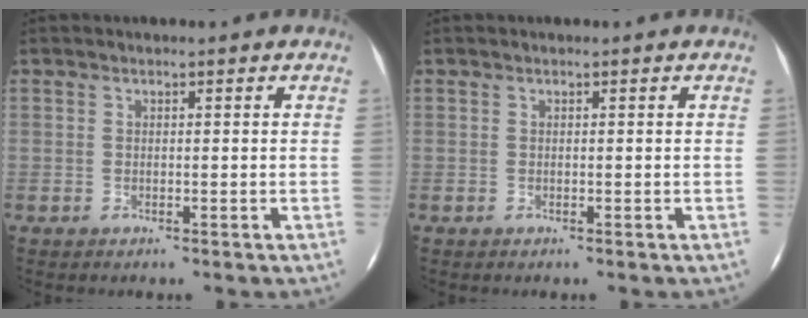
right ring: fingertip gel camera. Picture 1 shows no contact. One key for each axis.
{"total": 0.0}